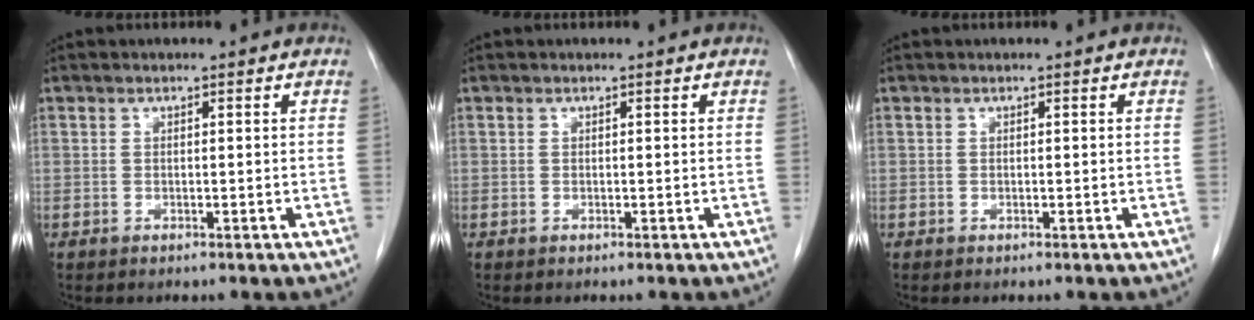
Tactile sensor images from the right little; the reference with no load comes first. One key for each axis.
{"total": 0.0}
{"total": 0.0}